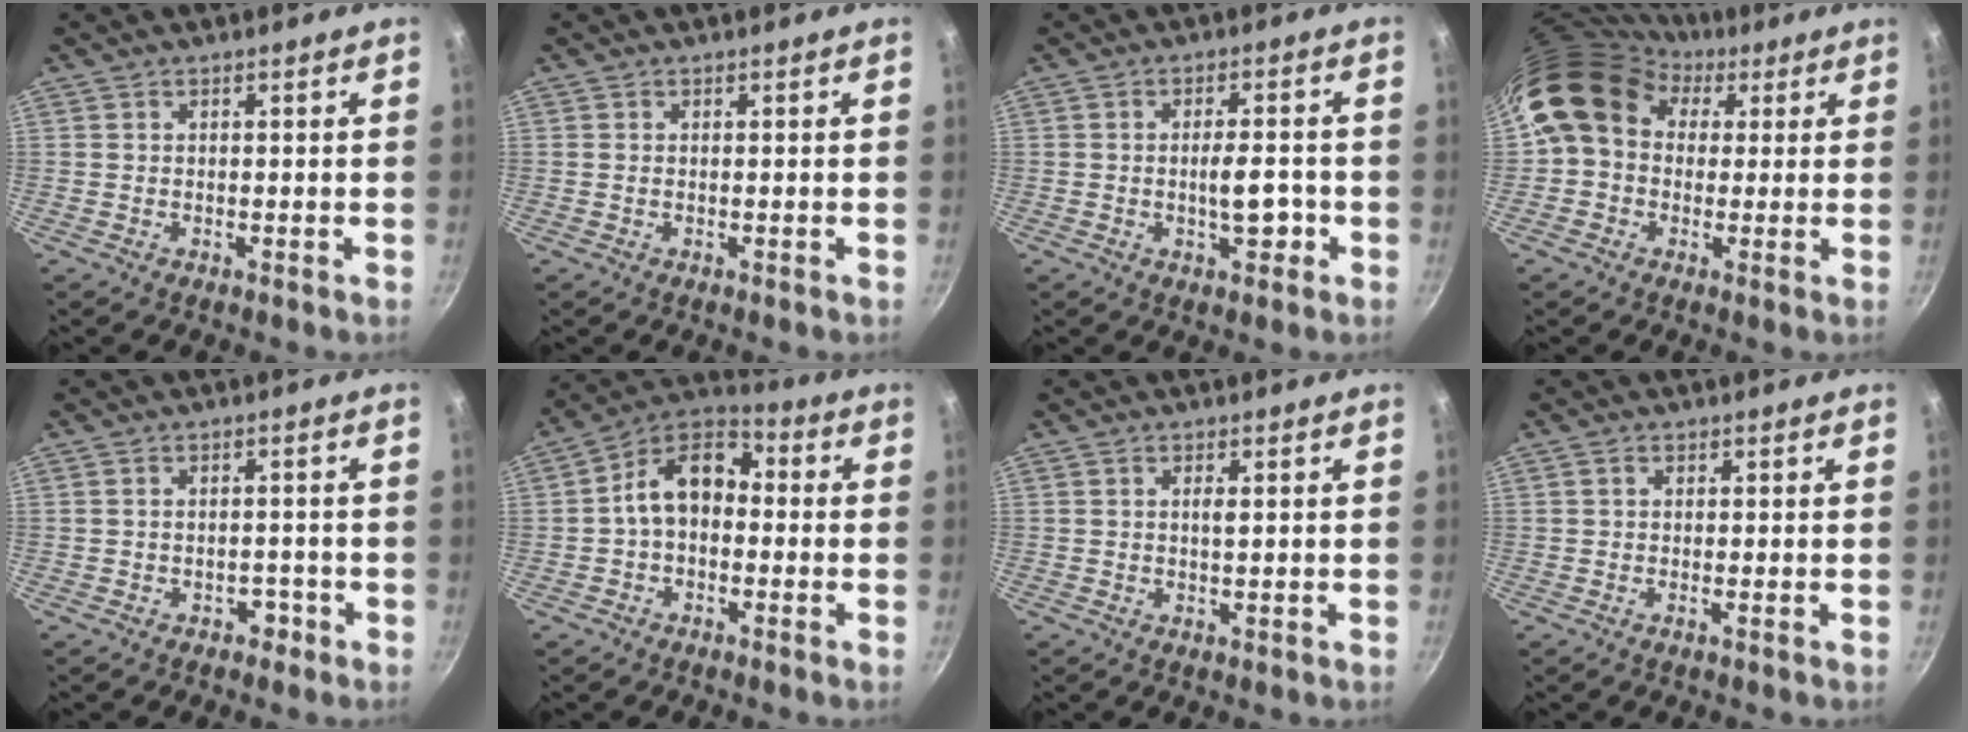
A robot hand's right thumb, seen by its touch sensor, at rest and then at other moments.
{"total": 0.0}
{"total": 5.6, "force": [-1.4, 2.4, 4.9], "torque": [-0.052, 0.011, -0.021]}
{"total": 13.4, "force": [3.9, 10.7, 7.0], "torque": [-0.100, 0.019, 0.049]}
{"total": 2.1, "force": [-1.2, 1.4, 0.9], "torque": [0.001, 0.018, -0.008]}
{"total": 11.5, "force": [-0.2, 8.0, 8.2], "torque": [-0.105, 0.045, -0.028]}
{"total": 1.4, "force": [0.4, 0.4, 1.3], "torque": [-0.024, 0.000, 0.006]}
{"total": 0.8, "force": [0.1, 0.4, 0.7], "torque": [-0.018, 0.003, -0.003]}